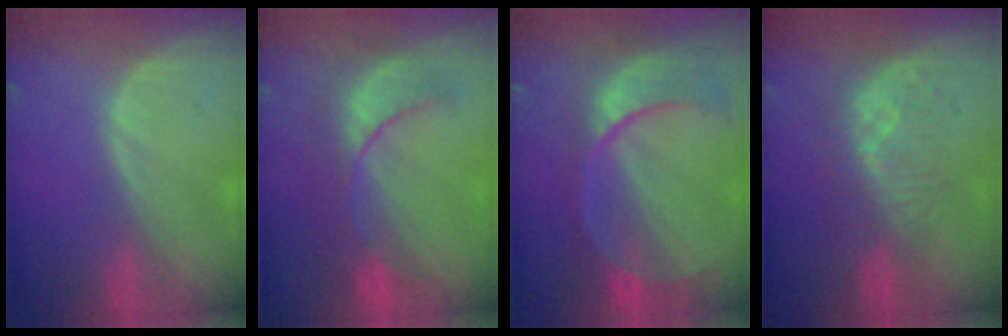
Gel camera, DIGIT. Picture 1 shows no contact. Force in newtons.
{"total": 8.4, "press": 8.3, "slide": 1.6}
{"total": 11.2, "press": 9.4, "slide": 6.1}
{"total": 8.2, "press": 7.4, "slide": 3.5}